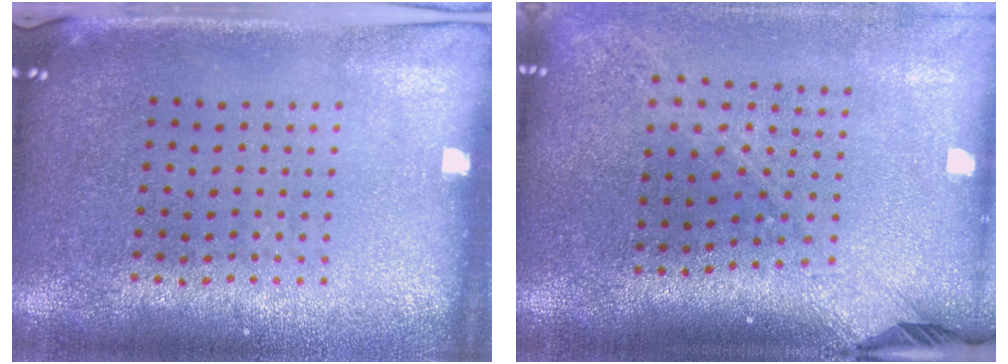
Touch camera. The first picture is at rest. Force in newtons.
{"total": 2.2, "press": 1.6, "slide": 1.5}